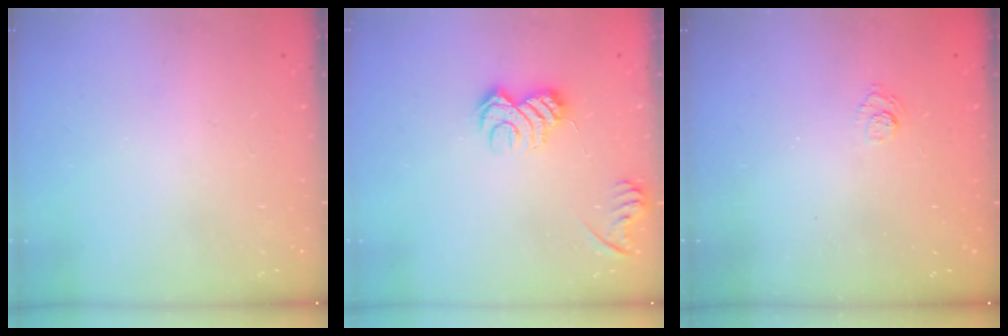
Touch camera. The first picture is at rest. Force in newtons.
{"total": 10.1, "press": 10.1, "slide": 0.4}
{"total": 3.2, "press": 3.0, "slide": 1.1}